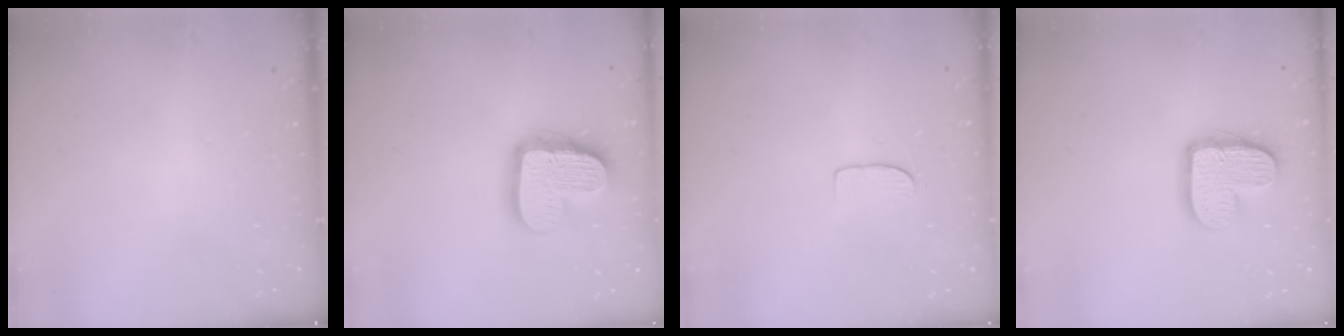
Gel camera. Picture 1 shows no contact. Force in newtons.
{"total": 17.3, "press": 17.3, "slide": 1.5}
{"total": 4.9, "press": 4.9, "slide": 0.3}
{"total": 14.4, "press": 14.3, "slide": 1.0}